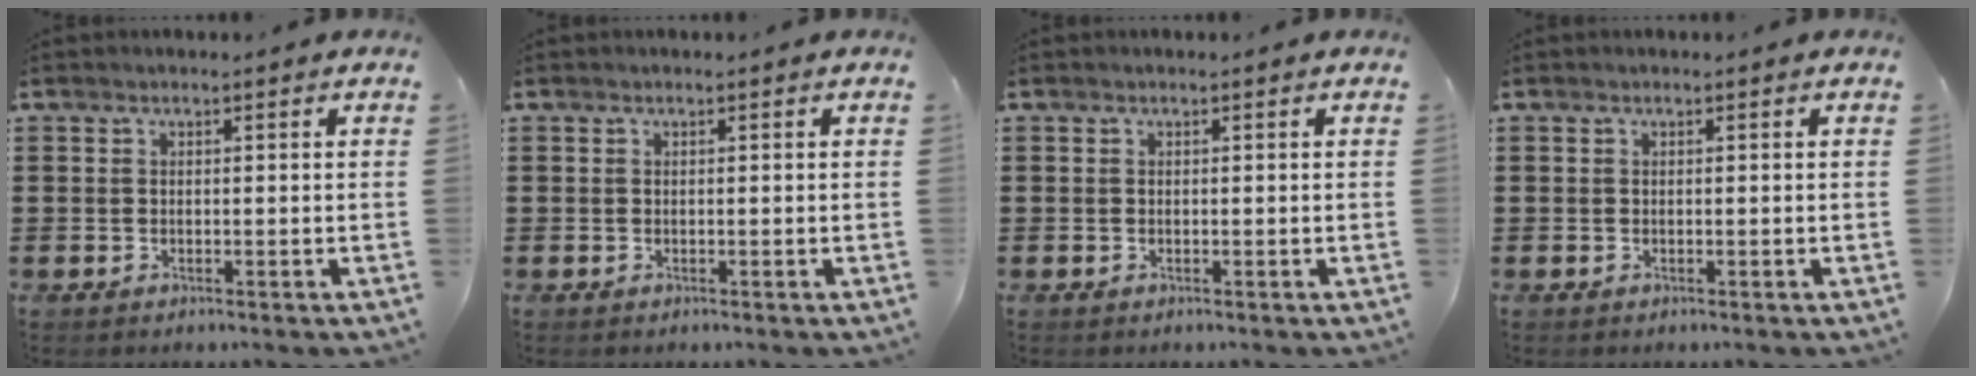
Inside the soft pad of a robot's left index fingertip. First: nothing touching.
{"total": 0.0}
{"total": 0.0}
{"total": 0.0}